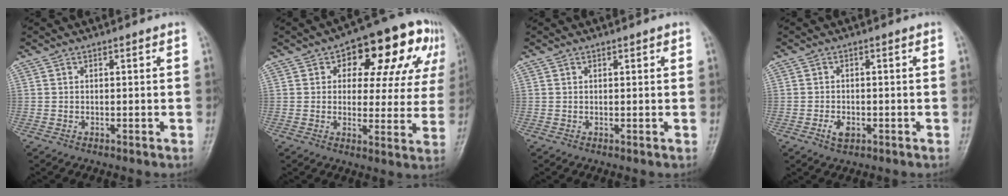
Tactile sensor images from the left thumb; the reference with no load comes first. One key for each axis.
{"total": 17.1, "fx": 7.2, "fy": 9.5, "fz": 12.3, "tx": -0.092, "ty": 0.013, "tz": 0.086}
{"total": 0.8, "fx": 0.6, "fy": 0.3, "fz": 0.5, "tx": -0.005, "ty": -0.001, "tz": 0.006}
{"total": 2.6, "fx": -1.0, "fy": 1.7, "fz": 1.7, "tx": -0.030, "ty": 0.000, "tz": -0.015}